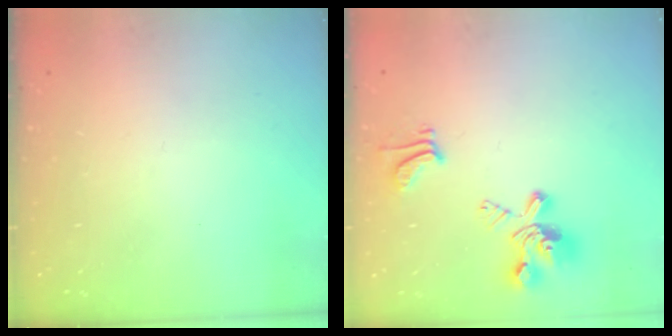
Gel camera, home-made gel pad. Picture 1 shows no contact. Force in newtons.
{"total": 6.3, "press": 6.1, "slide": 1.7}